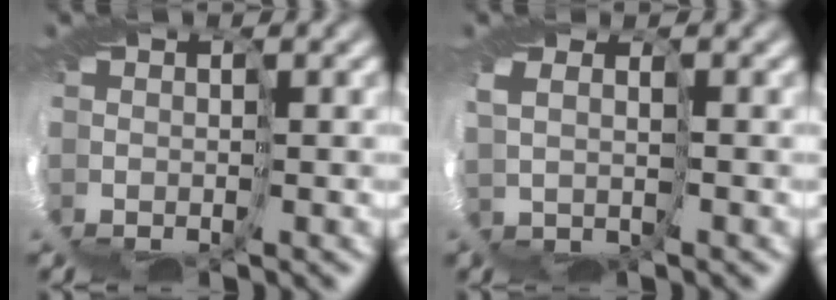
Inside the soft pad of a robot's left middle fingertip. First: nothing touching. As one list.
[{"total": 2.9, "force": [2.6, -0.8, -0.8], "torque": [0.003, 0.011, 0.055]}]